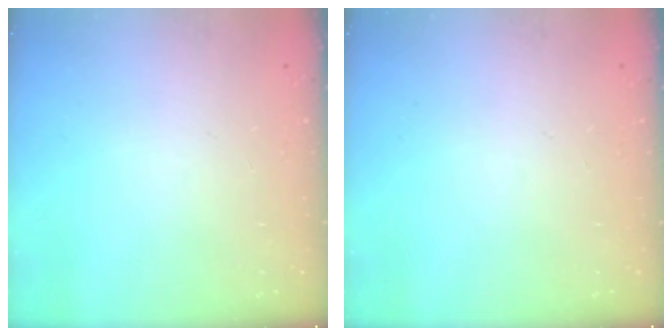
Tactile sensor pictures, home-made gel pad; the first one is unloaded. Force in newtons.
{"total": 0.0}